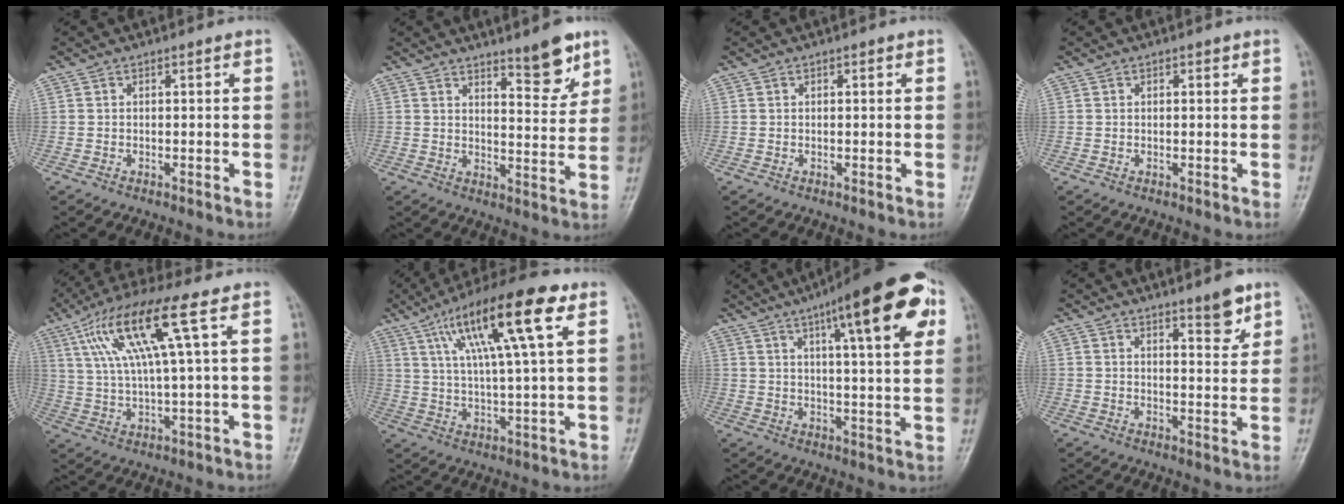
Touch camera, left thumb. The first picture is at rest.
{"total": 8.1, "force": [5.7, 2.1, 5.3], "torque": [-0.056, -0.047, 0.085]}
{"total": 0.7, "force": [0.4, 0.4, 0.5], "torque": [-0.003, 0.000, 0.004]}
{"total": 1.0, "force": [0.6, 0.5, 0.7], "torque": [-0.003, 0.000, 0.006]}
{"total": 14.3, "force": [5.4, 1.8, 13.2], "torque": [-0.277, 0.005, 0.101]}
{"total": 17.3, "force": [7.5, 3.1, 15.3], "torque": [-0.267, -0.001, 0.122]}
{"total": 19.9, "force": [9.1, 4.7, 17.0], "torque": [-0.218, -0.008, 0.124]}
{"total": 5.6, "force": [3.9, 1.4, 3.8], "torque": [-0.040, -0.030, 0.055]}